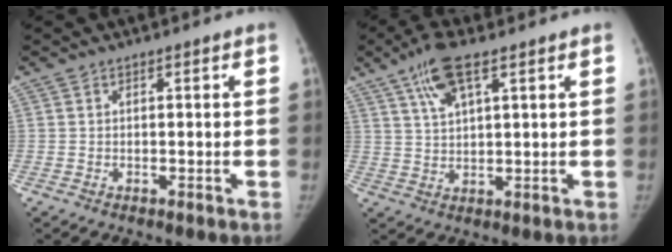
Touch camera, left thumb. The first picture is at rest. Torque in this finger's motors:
{"motor_torque": [-0.14, 0.09, -0.02, 0.37, -0.03]}